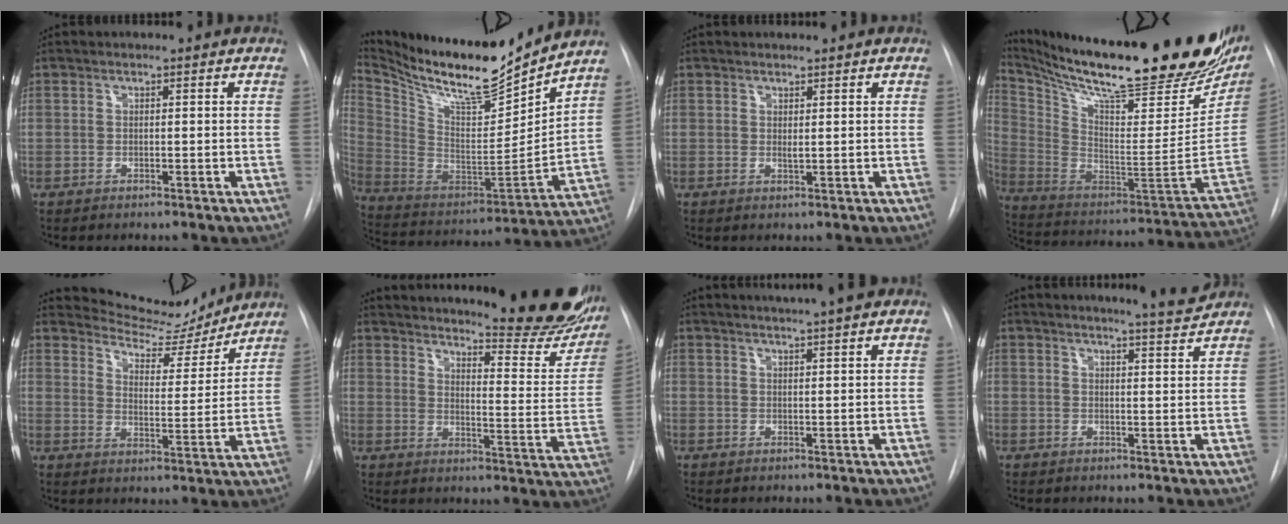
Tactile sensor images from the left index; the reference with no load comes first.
{"total": 20.6, "force": [18.5, 1.5, 8.8], "torque": [-0.180, -0.047, 0.318]}
{"total": 0.8, "force": [0.5, 0.0, 0.7], "torque": [-0.011, -0.005, 0.011]}
{"total": 35.1, "force": [27.8, 6.1, 20.6], "torque": [-0.350, -0.073, 0.398]}
{"total": 11.6, "force": [11.4, 1.7, 1.0], "torque": [-0.015, -0.024, 0.164]}
{"total": 27.9, "force": [24.2, 4.4, 13.1], "torque": [-0.188, -0.093, 0.294]}
{"total": 6.9, "force": [5.9, -0.3, 3.6], "torque": [-0.057, 0.015, 0.072]}
{"total": 4.6, "force": [4.4, -0.8, 1.2], "torque": [-0.024, -0.021, 0.052]}